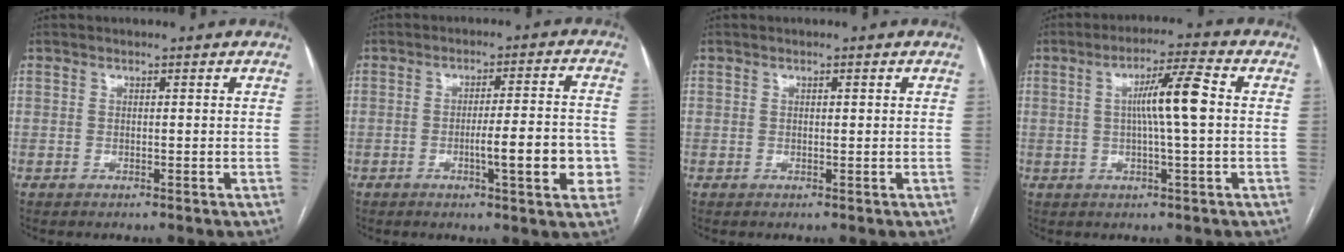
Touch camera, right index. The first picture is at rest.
{"total": 9.6, "force": [-2.7, 1.3, 9.1], "torque": [-0.122, 0.011, -0.030]}
{"total": 0.6, "force": [0.2, 0.2, 0.5], "torque": [-0.008, 0.001, 0.003]}
{"total": 7.8, "force": [0.7, -0.2, 7.8], "torque": [-0.134, 0.009, 0.008]}